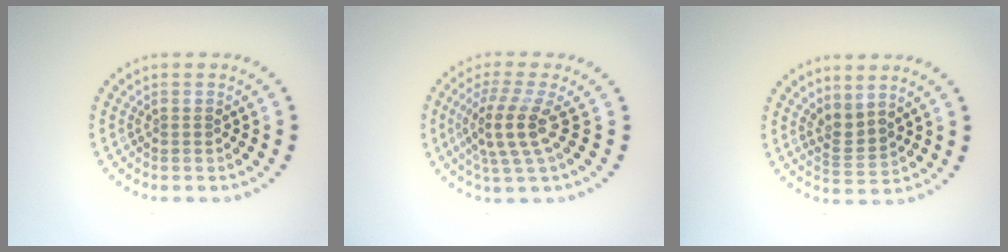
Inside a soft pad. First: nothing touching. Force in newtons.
{"total": 3.8, "press": 2.9, "slide": 2.4}
{"total": 2.3, "press": 1.5, "slide": 1.7}